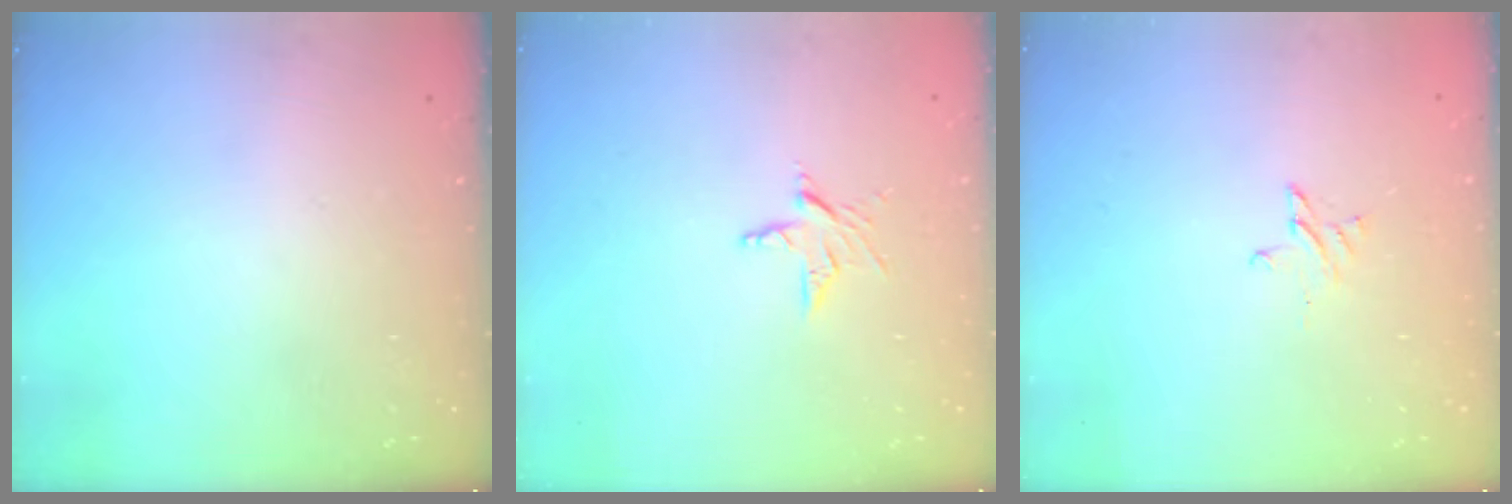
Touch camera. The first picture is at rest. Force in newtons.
{"total": 4.5, "press": 4.4, "slide": 0.3}
{"total": 2.6, "press": 2.6, "slide": 0.2}